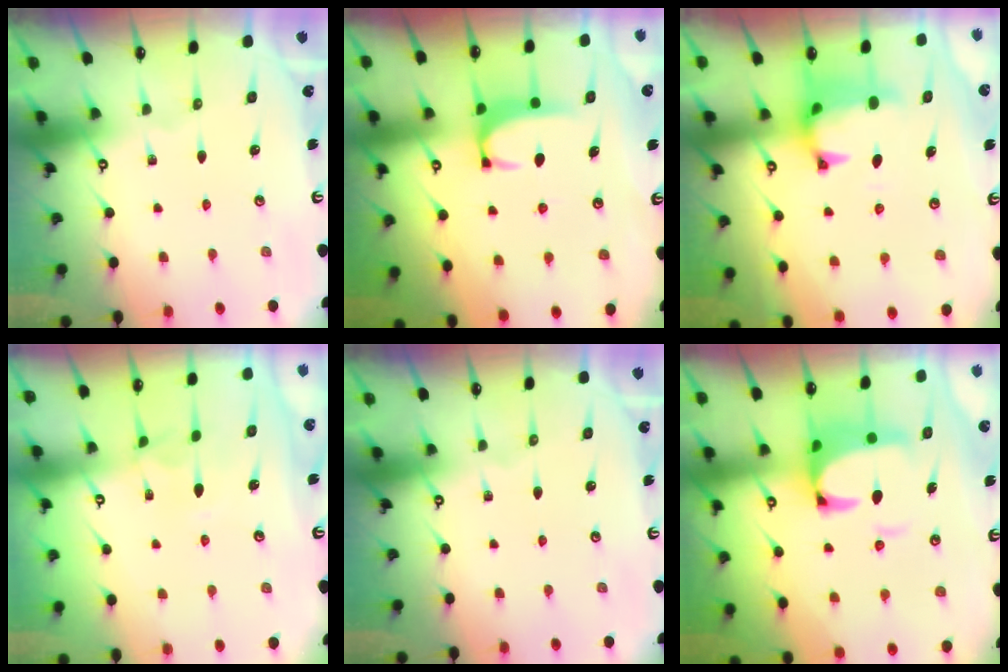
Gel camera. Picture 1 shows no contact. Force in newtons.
{"total": 1.8, "press": 1.7, "slide": 0.5}
{"total": 1.2, "press": 0.6, "slide": 1.0}
{"total": 3.0, "press": 3.0, "slide": 0.4}
{"total": 0.0}
{"total": 4.6, "press": 4.4, "slide": 1.2}